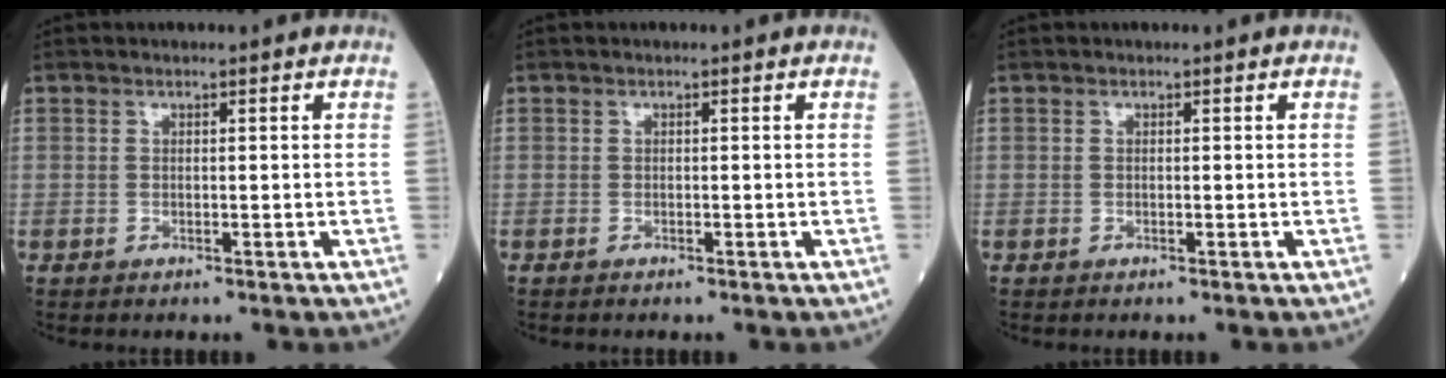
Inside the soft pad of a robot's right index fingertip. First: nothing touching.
{"total": 0.7, "force": [-0.4, 0.5, 0.4], "torque": [-0.021, 0.002, -0.005]}
{"total": 0.0}